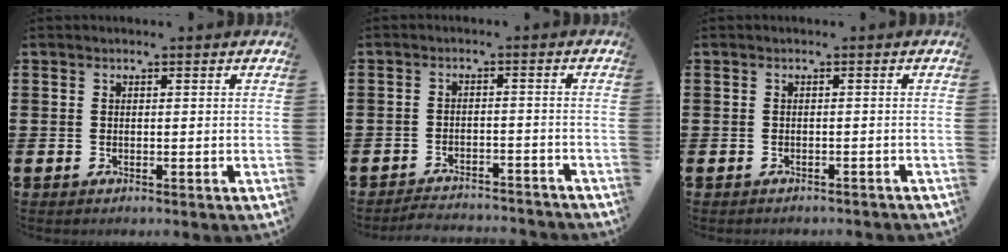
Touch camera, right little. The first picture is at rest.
{"total": 2.6, "force": [-2.6, 0.0, -0.1], "torque": [-0.005, 0.004, -0.056]}
{"total": 0.6, "force": [-0.6, 0.1, 0.0], "torque": [-0.002, -0.001, -0.013]}